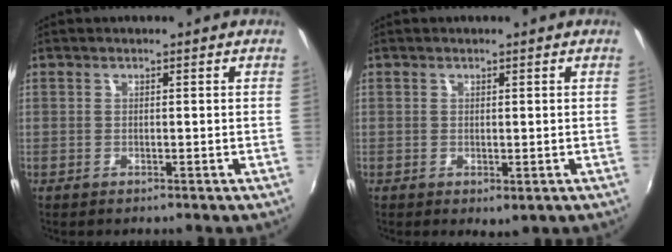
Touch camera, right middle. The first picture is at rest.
{"total": 1.1, "force": [0.4, 0.5, 0.9], "torque": [-0.012, -0.003, 0.008]}